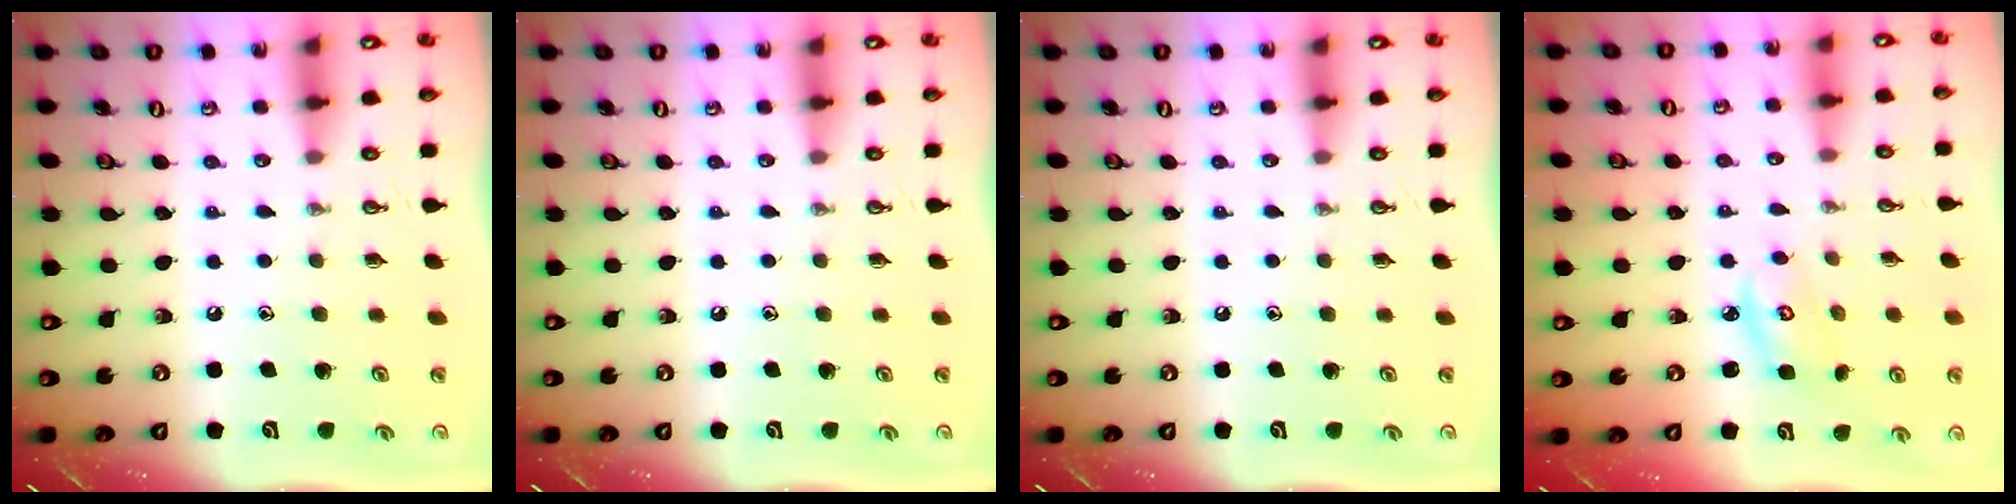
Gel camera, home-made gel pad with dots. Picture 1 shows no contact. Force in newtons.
{"total": 0.0}
{"total": 0.0}
{"total": 3.7, "press": 3.7, "slide": 0.4}